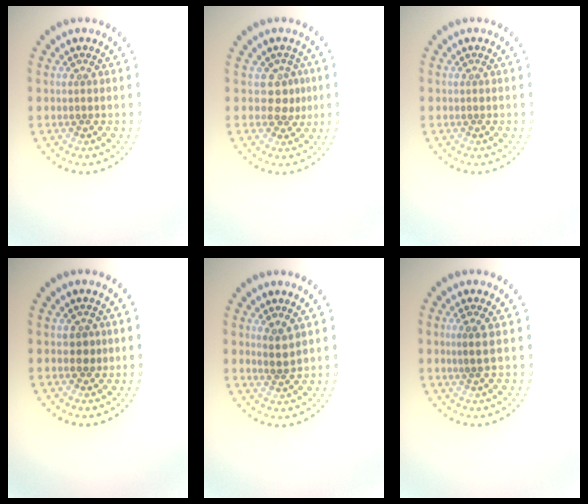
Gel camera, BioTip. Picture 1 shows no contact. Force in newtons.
{"total": 2.0, "press": 1.4, "slide": 1.4}
{"total": 0.0}
{"total": 1.3, "press": 1.1, "slide": 0.6}
{"total": 1.6, "press": 1.3, "slide": 0.9}
{"total": 1.5, "press": 1.2, "slide": 0.9}